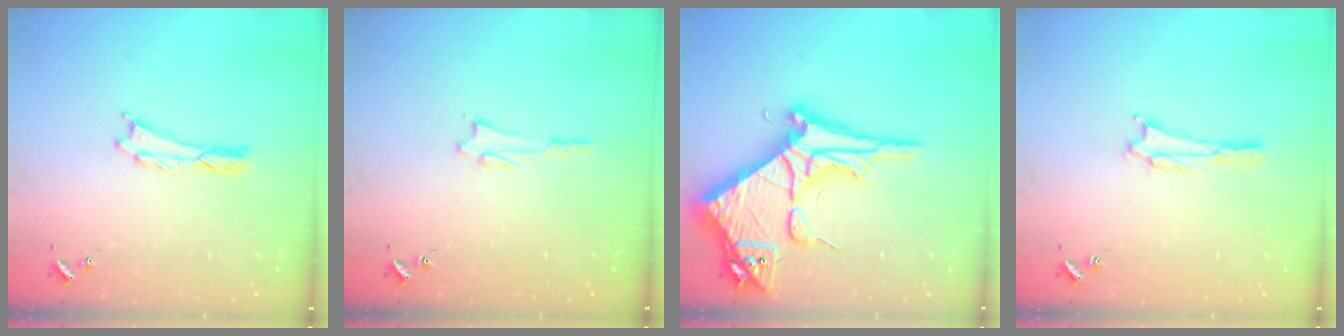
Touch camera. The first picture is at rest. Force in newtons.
{"total": 1.4, "press": 1.4, "slide": 0.2}
{"total": 14.6, "press": 14.5, "slide": 1.5}
{"total": 1.5, "press": 1.5, "slide": 0.3}